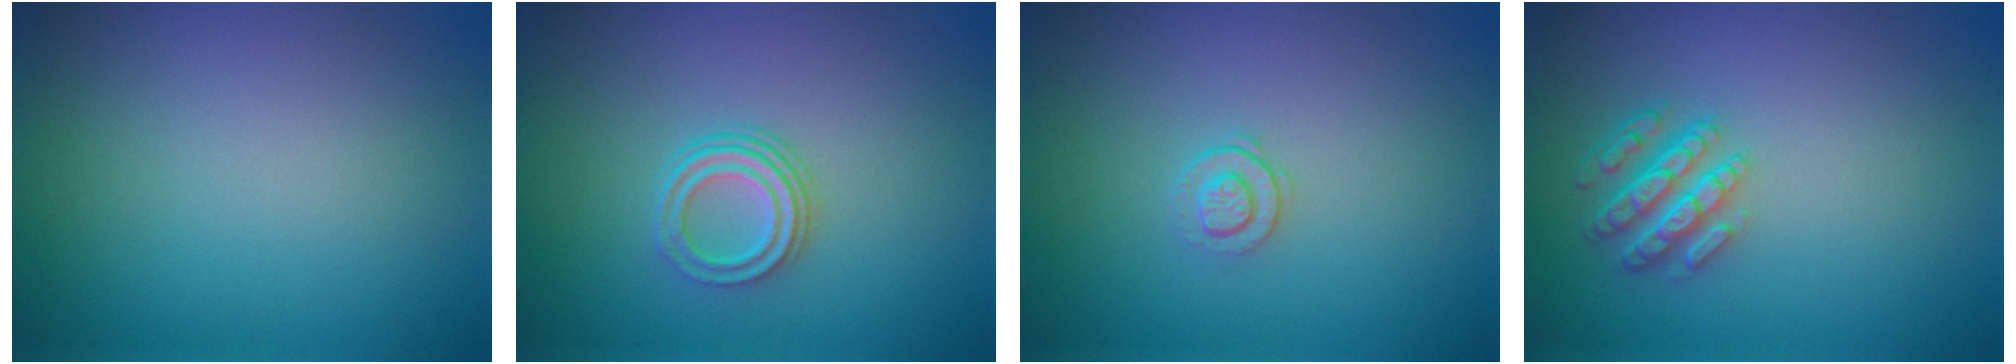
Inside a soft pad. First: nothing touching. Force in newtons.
{"total": 2.9, "press": 2.1, "slide": 2.0}
{"total": 1.2, "press": 0.9, "slide": 0.8}
{"total": 4.2, "press": 3.4, "slide": 2.5}